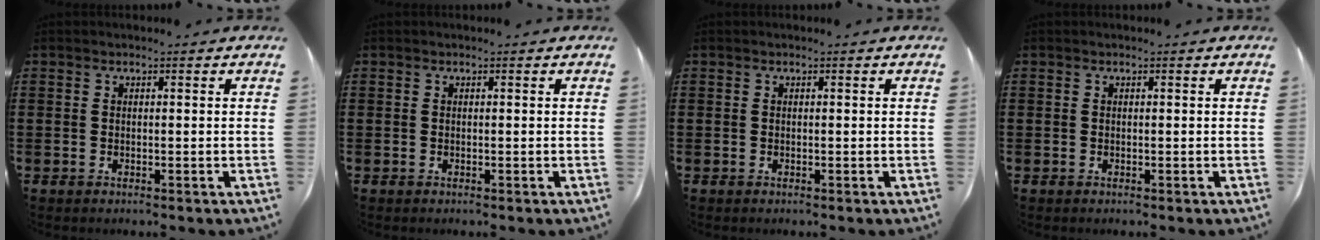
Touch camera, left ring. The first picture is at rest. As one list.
[{"total": 0.0}, {"total": 0.0}, {"total": 0.0}]